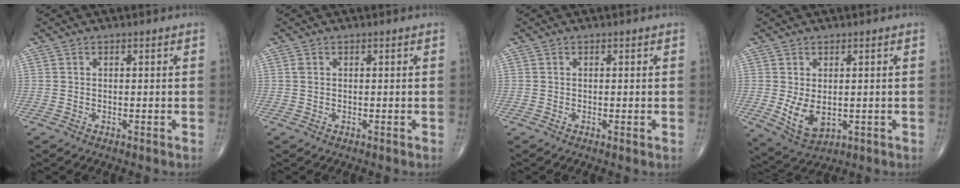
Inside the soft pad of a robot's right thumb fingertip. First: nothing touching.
{"total": 0.7, "force": [0.2, 0.4, 0.5], "torque": [-0.013, 0.006, 0.005]}
{"total": 0.6, "force": [-0.1, 0.1, 0.6], "torque": [-0.013, -0.003, -0.002]}
{"total": 6.5, "force": [-0.3, 3.9, 5.2], "torque": [-0.091, -0.013, 0.011]}